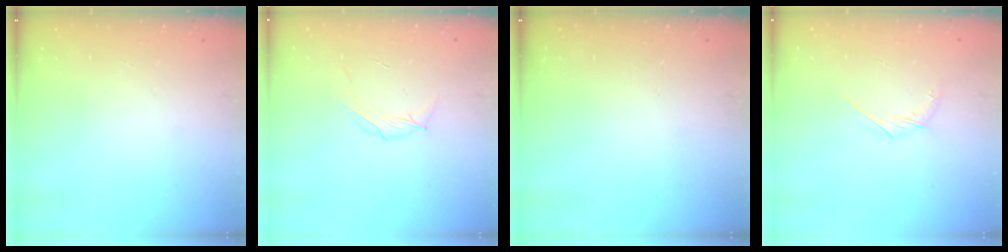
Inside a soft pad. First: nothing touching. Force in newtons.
{"total": 5.2, "press": 5.1, "slide": 1.0}
{"total": 0.0}
{"total": 3.3, "press": 3.2, "slide": 0.7}